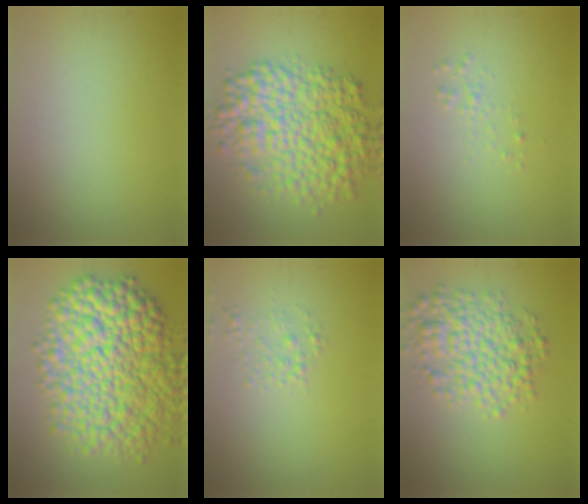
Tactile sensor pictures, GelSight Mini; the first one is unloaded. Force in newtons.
{"total": 8.7, "press": 8.7, "slide": 0.1}
{"total": 0.9, "press": 0.9, "slide": 0.0}
{"total": 12.1, "press": 12.1, "slide": 0.1}
{"total": 1.3, "press": 1.2, "slide": 0.1}
{"total": 5.5, "press": 5.5, "slide": 0.1}